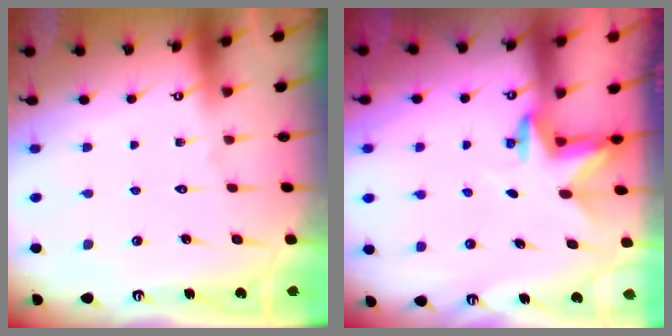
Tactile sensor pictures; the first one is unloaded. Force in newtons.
{"total": 3.0, "press": 2.9, "slide": 0.7}